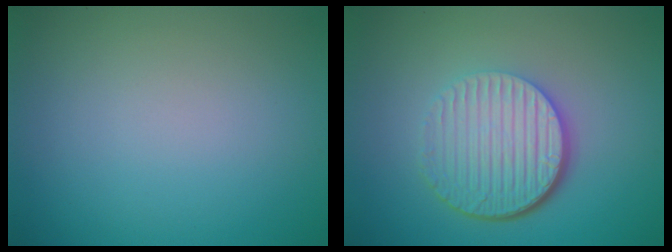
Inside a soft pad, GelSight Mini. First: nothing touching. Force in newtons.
{"total": 6.3, "press": 4.2, "slide": 4.6}